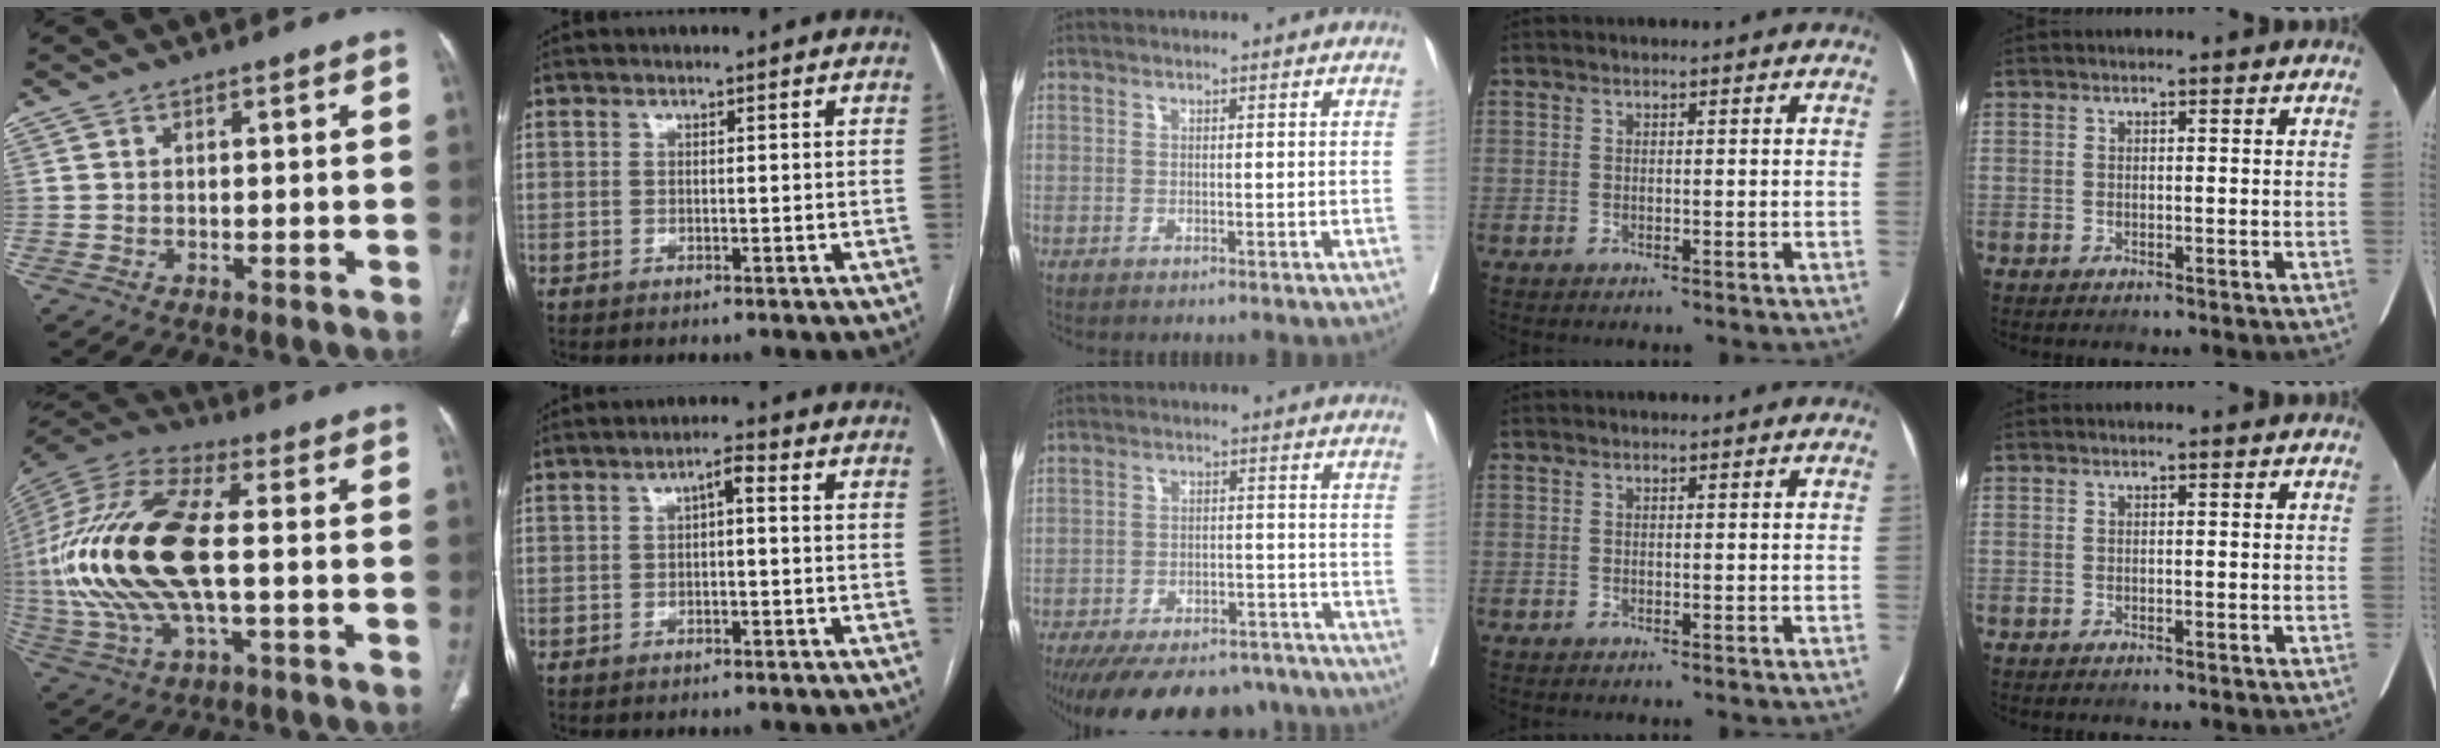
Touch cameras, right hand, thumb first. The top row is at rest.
{"thumb": {"total": 25.5, "force": [-0.6, 10.7, 23.1], "torque": [-0.527, 0.011, -0.009]}, "index": {"total": 2.5, "force": [0.2, 0.7, 2.4], "torque": [-0.039, 0.012, 0.002]}, "middle": {"total": 22.1, "force": [-18.2, 8.5, 9.1], "torque": [-0.166, -0.011, -0.244]}}